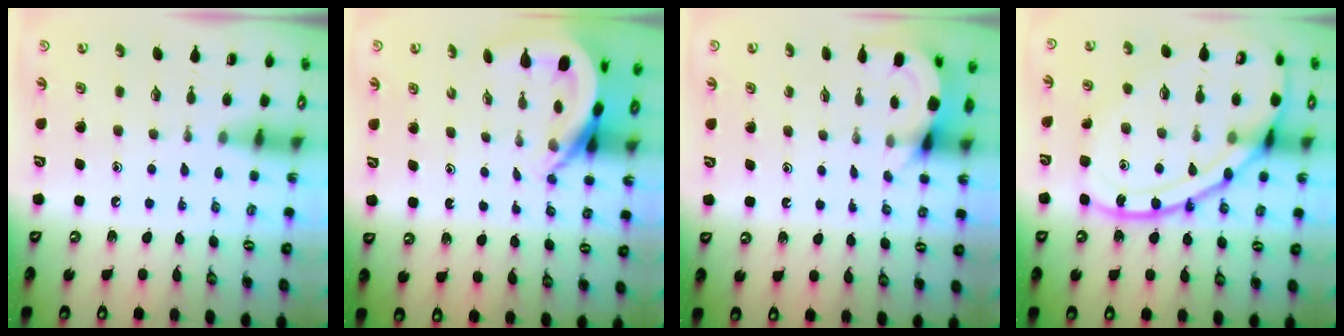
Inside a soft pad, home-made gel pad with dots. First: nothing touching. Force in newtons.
{"total": 4.1, "press": 4.1, "slide": 0.2}
{"total": 4.9, "press": 4.9, "slide": 0.4}
{"total": 19.6, "press": 19.5, "slide": 2.0}